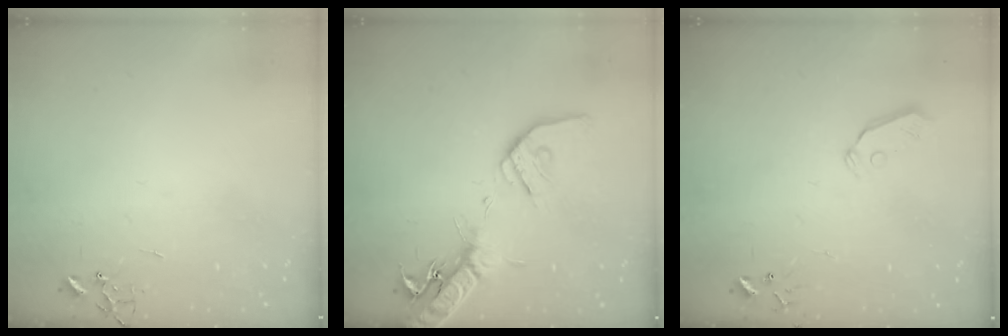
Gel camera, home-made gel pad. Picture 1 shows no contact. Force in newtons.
{"total": 19.4, "press": 19.1, "slide": 3.5}
{"total": 5.8, "press": 5.8, "slide": 0.5}